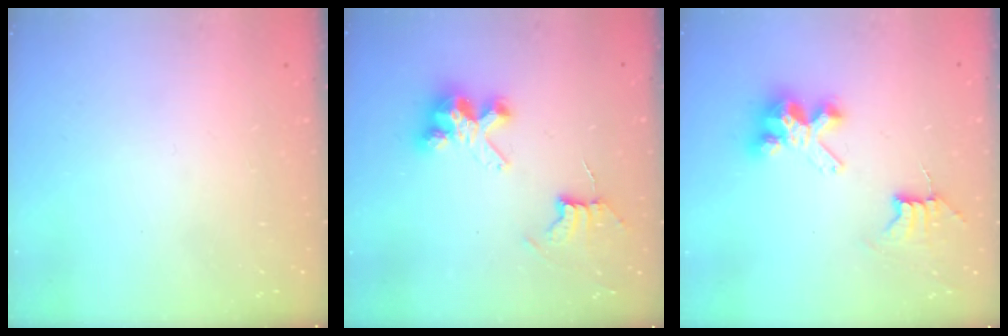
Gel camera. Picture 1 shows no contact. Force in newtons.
{"total": 8.2, "press": 8.1, "slide": 0.8}
{"total": 7.9, "press": 7.9, "slide": 0.4}